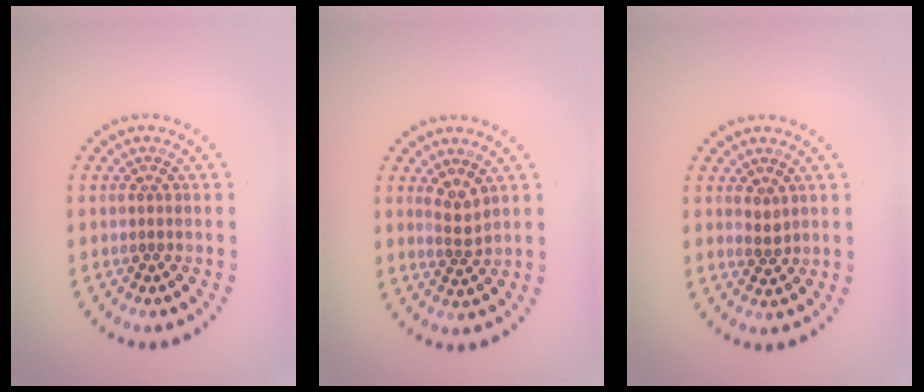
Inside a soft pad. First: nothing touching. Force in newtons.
{"total": 1.9, "press": 1.5, "slide": 1.2}
{"total": 1.0, "press": 0.9, "slide": 0.6}